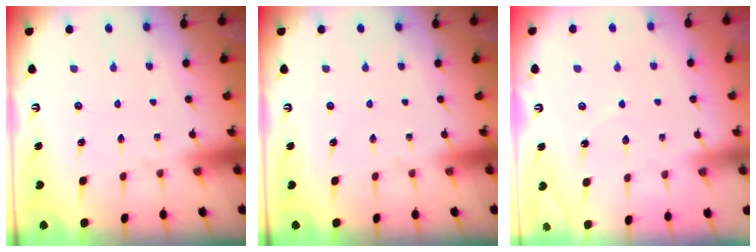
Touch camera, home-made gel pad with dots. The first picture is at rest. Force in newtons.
{"total": 0.0}
{"total": 2.9, "press": 2.9, "slide": 0.3}